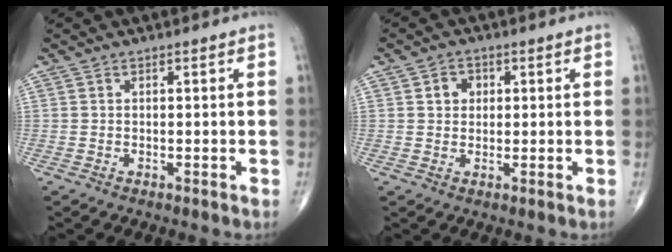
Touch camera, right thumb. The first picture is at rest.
{"total": 3.2, "force": [0.8, 2.7, 1.5], "torque": [-0.007, 0.001, 0.010]}